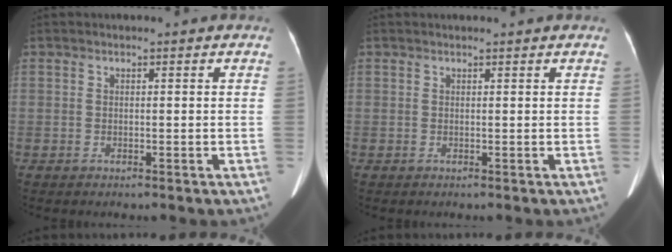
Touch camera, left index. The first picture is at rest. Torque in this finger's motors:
{"motor_torque": [-0.07, -0.09, -0.01, 0.01]}